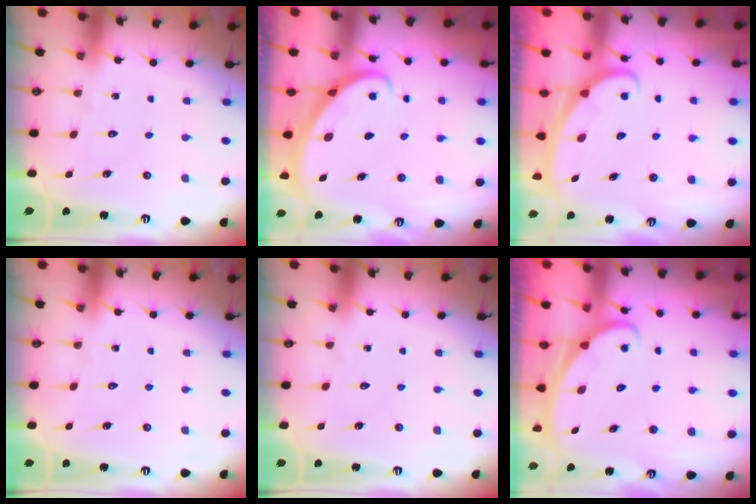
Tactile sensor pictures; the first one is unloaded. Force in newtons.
{"total": 2.9, "press": 2.9, "slide": 0.2}
{"total": 2.1, "press": 2.1, "slide": 0.2}
{"total": 0.0}
{"total": 0.0}
{"total": 2.2, "press": 2.2, "slide": 0.1}